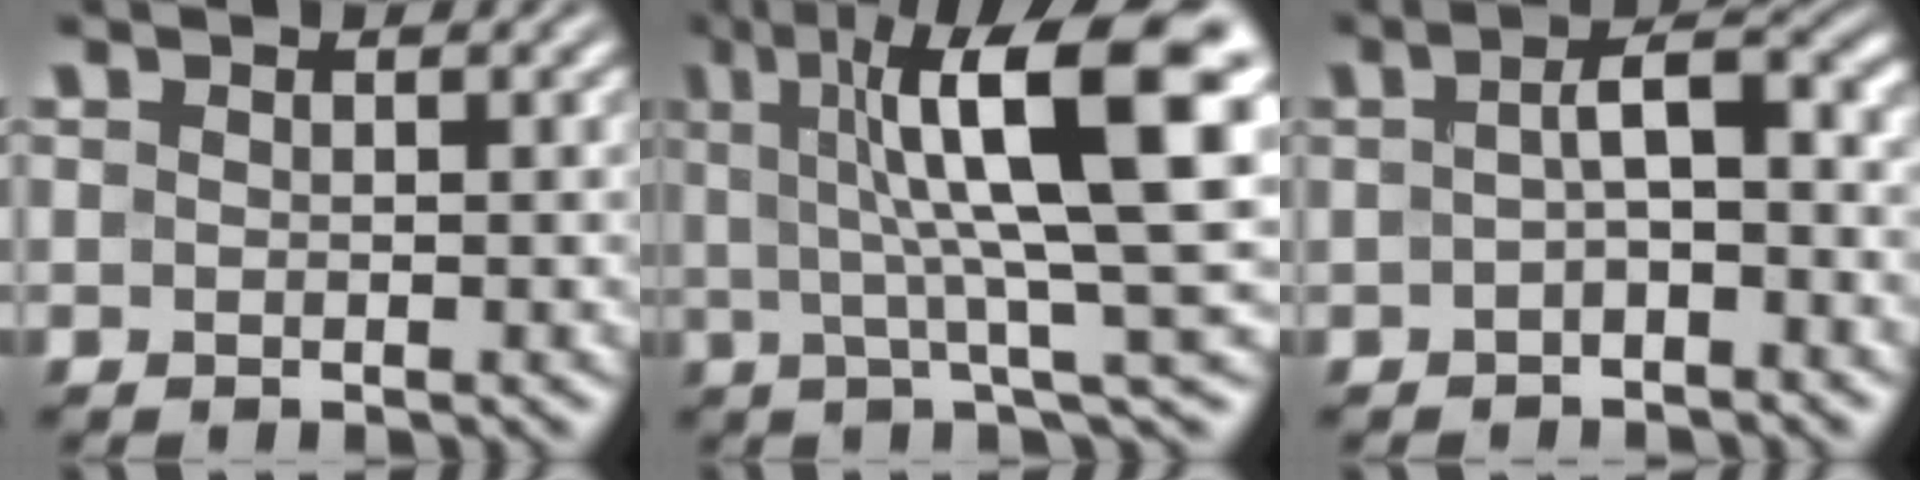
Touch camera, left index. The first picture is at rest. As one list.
[{"total": 12.6, "force": [3.3, 2.8, 11.8], "torque": [-0.166, 0.011, 0.050]}, {"total": 3.7, "force": [-0.4, 1.3, 3.4], "torque": [-0.058, 0.009, -0.010]}]